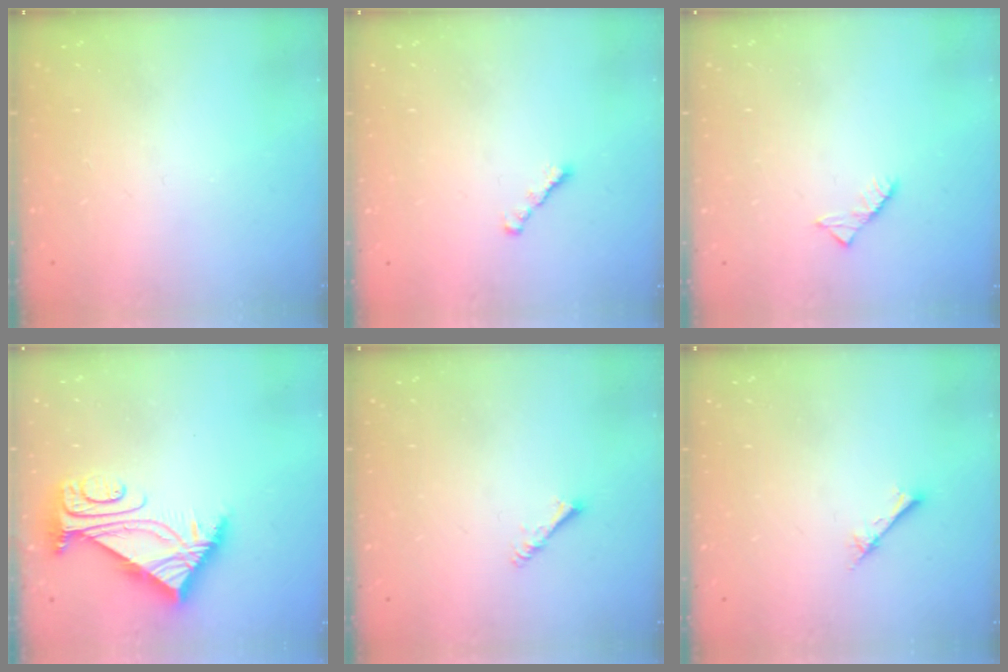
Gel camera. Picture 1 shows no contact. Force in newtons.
{"total": 1.8, "press": 1.7, "slide": 0.6}
{"total": 2.6, "press": 2.6, "slide": 0.4}
{"total": 5.9, "press": 5.9, "slide": 0.5}
{"total": 1.4, "press": 1.3, "slide": 0.3}
{"total": 2.7, "press": 2.6, "slide": 0.3}